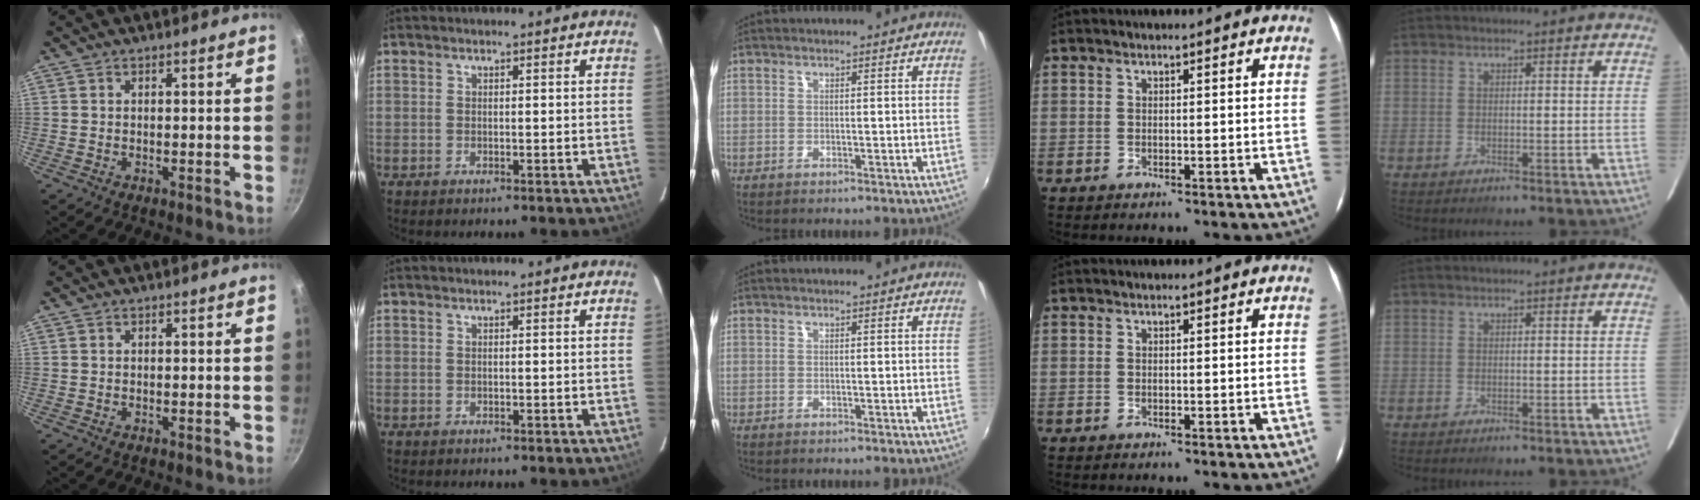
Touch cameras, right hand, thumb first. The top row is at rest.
{}